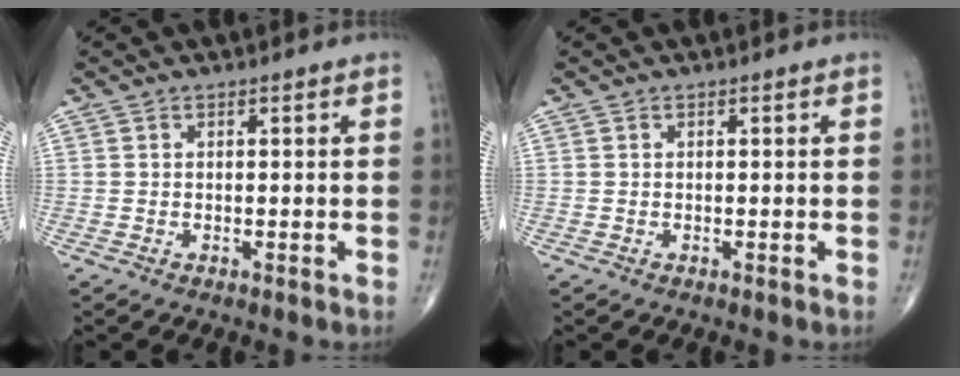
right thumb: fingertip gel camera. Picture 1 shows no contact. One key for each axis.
{"total": 0.0}